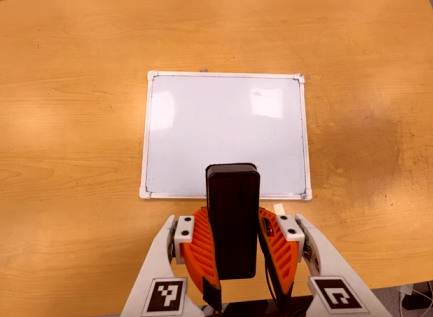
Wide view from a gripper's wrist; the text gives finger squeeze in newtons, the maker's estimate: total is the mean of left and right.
{"total": 5.6, "left": 5.0, "right": 6.1}